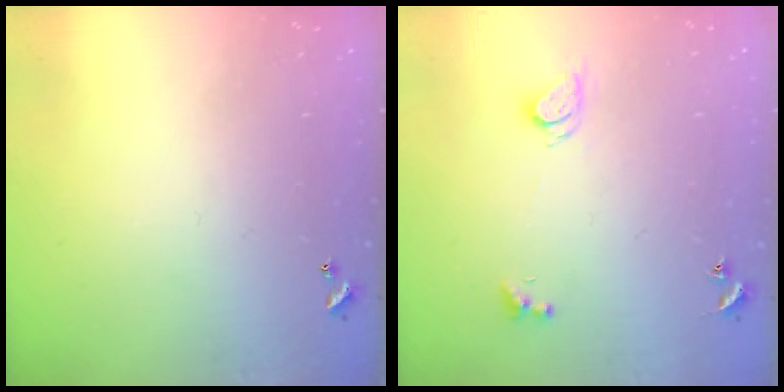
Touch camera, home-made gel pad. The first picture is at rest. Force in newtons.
{"total": 2.8, "press": 2.7, "slide": 0.5}